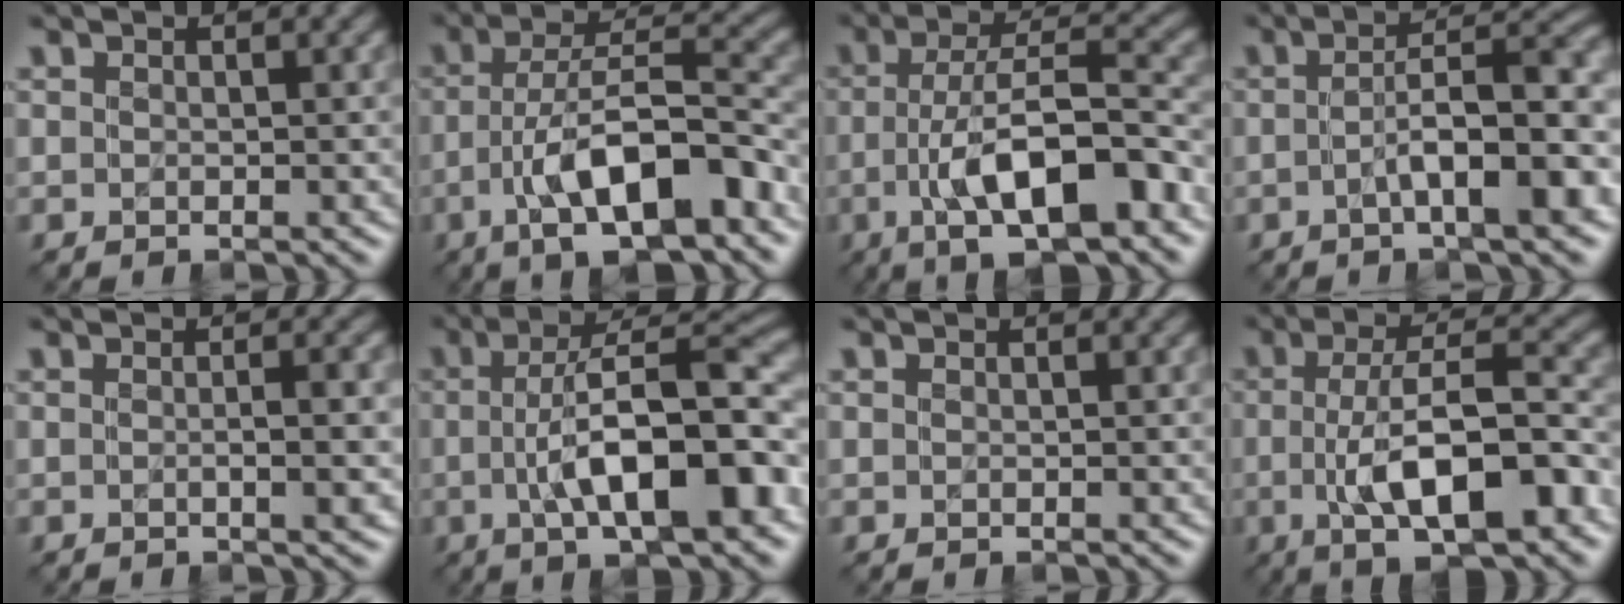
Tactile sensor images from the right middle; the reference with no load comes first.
{"total": 10.6, "force": [-4.5, 3.6, 8.9], "torque": [-0.142, 0.013, -0.075]}
{"total": 10.1, "force": [-3.5, 3.3, 8.9], "torque": [-0.141, 0.013, -0.060]}
{"total": 8.1, "force": [-1.5, 1.9, 7.7], "torque": [-0.103, 0.018, -0.032]}
{"total": 2.5, "force": [0.0, 0.6, 2.5], "torque": [-0.027, 0.003, 0.000]}
{"total": 11.3, "force": [-1.7, 3.5, 10.6], "torque": [-0.147, 0.011, -0.029]}
{"total": 0.0}
{"total": 9.5, "force": [-2.2, 3.1, 8.8], "torque": [-0.141, 0.007, -0.039]}